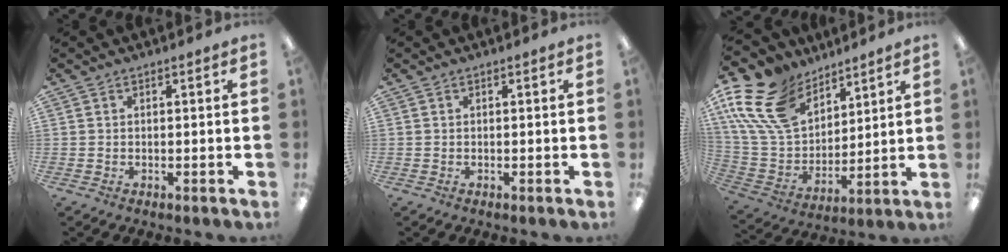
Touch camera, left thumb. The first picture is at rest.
{"total": 0.0}
{"total": 19.5, "force": [12.0, 11.9, 9.7], "torque": [-0.236, -0.059, 0.225]}